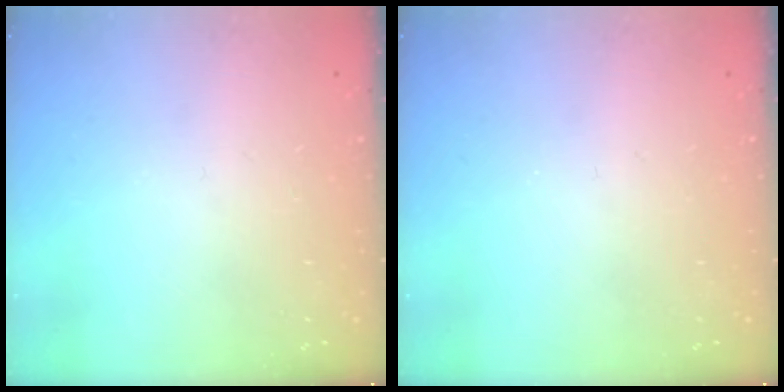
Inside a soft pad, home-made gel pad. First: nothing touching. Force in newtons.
{"total": 0.0}